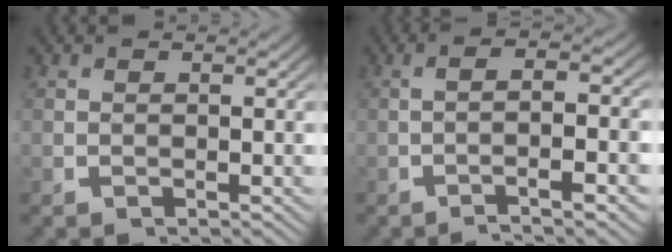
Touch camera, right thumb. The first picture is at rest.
{"total": 4.9, "force": [-1.1, 1.1, 4.7], "torque": [-0.072, 0.014, -0.024]}